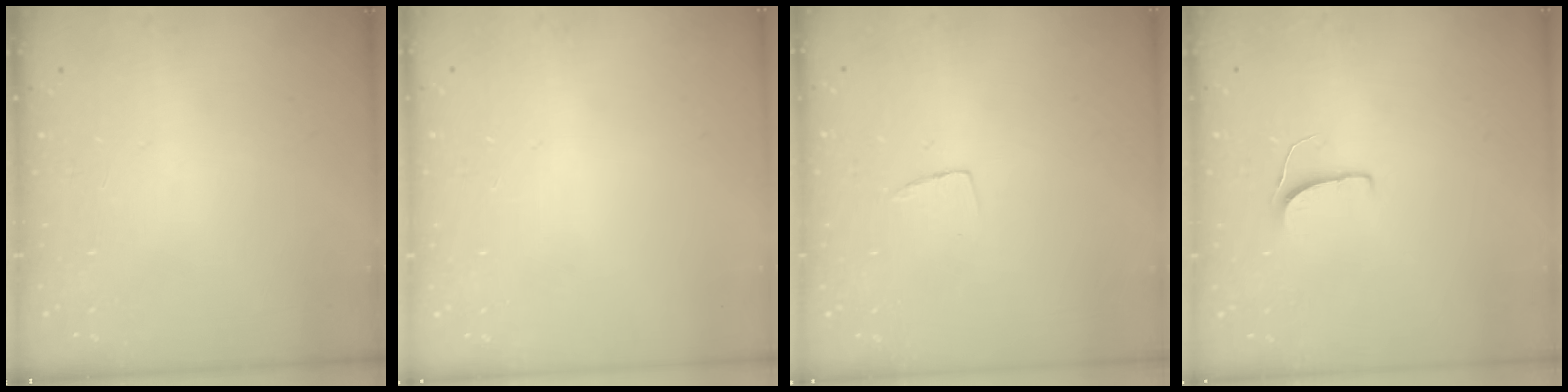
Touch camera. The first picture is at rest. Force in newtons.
{"total": 0.0}
{"total": 3.3, "press": 3.3, "slide": 0.2}
{"total": 5.4, "press": 5.4, "slide": 0.4}